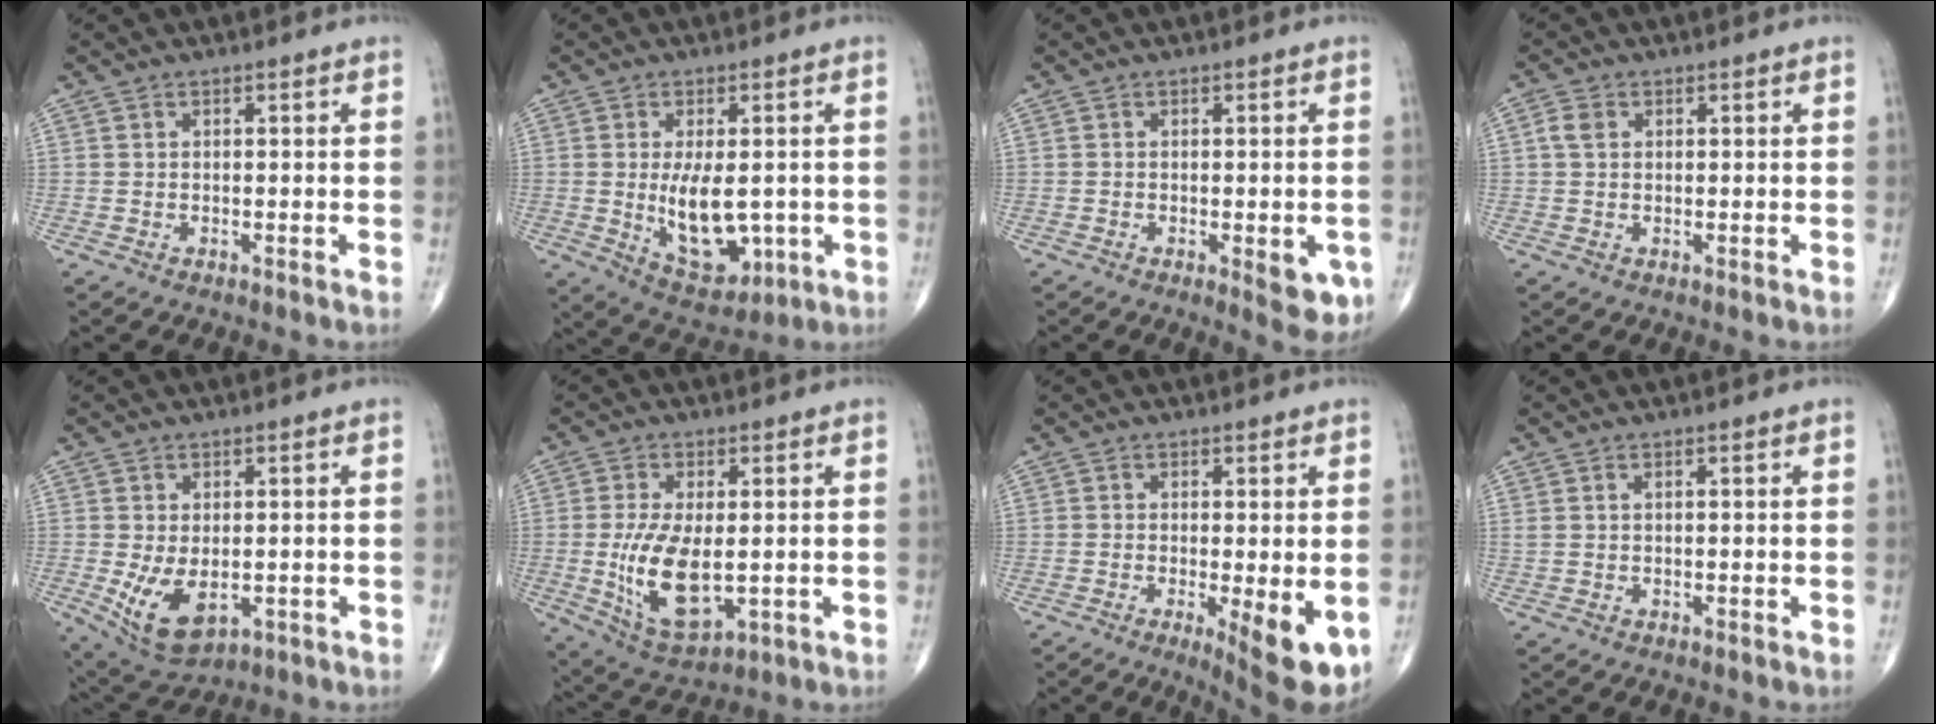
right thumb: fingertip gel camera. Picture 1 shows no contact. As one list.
[{"total": 11.7, "force": [-1.1, 6.1, 10.0], "torque": [-0.140, -0.017, 0.001]}, {"total": 6.1, "force": [-1.9, 2.3, 5.3], "torque": [-0.049, -0.009, -0.020]}, {"total": 2.4, "force": [0.6, 1.8, 1.5], "torque": [-0.033, 0.007, 0.011]}, {"total": 9.0, "force": [-1.6, 5.2, 7.2], "torque": [-0.127, -0.016, -0.010]}, {"total": 12.6, "force": [-1.1, 6.0, 11.0], "torque": [-0.204, -0.021, -0.002]}, {"total": 8.3, "force": [-2.2, 2.1, 7.7], "torque": [-0.108, -0.022, -0.028]}, {"total": 0.8, "force": [0.4, 0.4, 0.6], "torque": [-0.018, 0.012, 0.012]}]